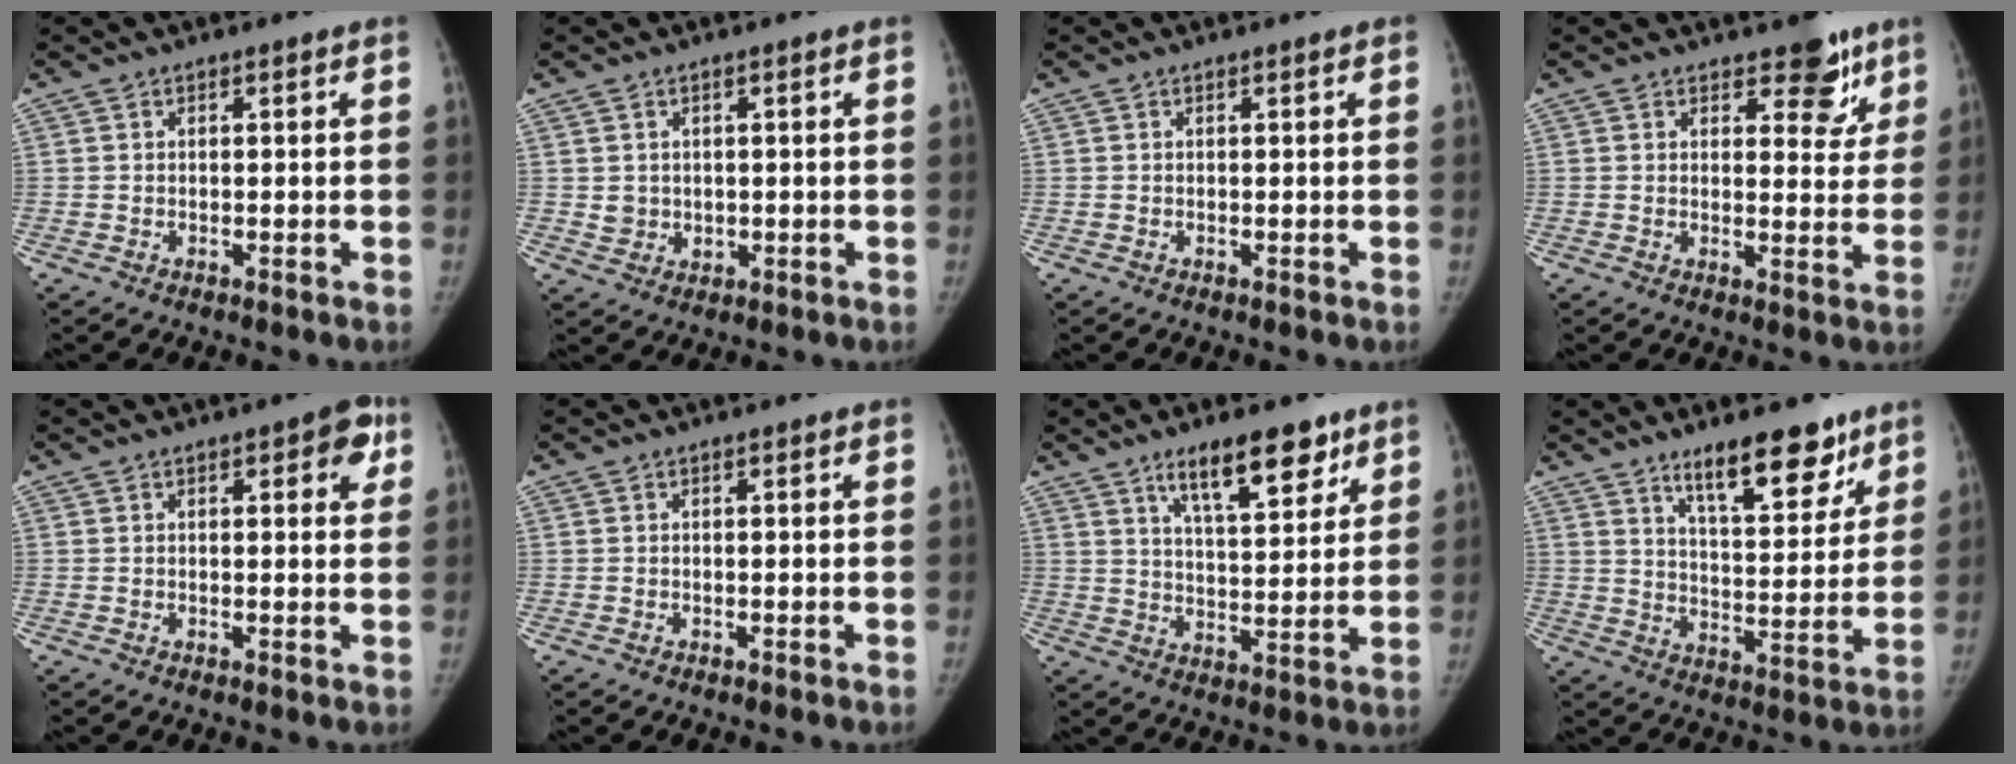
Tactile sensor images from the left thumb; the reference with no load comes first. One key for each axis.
{"total": 2.8, "fx": 0.4, "fy": 2.6, "fz": 0.9, "tx": -0.005, "ty": -0.003, "tz": 0.014}
{"total": 0.0}
{"total": 7.1, "fx": 4.7, "fy": 3.8, "fz": 3.7, "tx": -0.003, "ty": -0.024, "tz": 0.060}
{"total": 5.2, "fx": 2.3, "fy": 2.2, "fz": 4.2, "tx": -0.025, "ty": -0.002, "tz": 0.018}
{"total": 0.0}
{"total": 12.3, "fx": 7.9, "fy": 4.4, "fz": 8.4, "tx": -0.102, "ty": -0.042, "tz": 0.131}
{"total": 13.9, "fx": 9.6, "fy": 5.0, "fz": 8.8, "tx": -0.089, "ty": -0.062, "tz": 0.153}